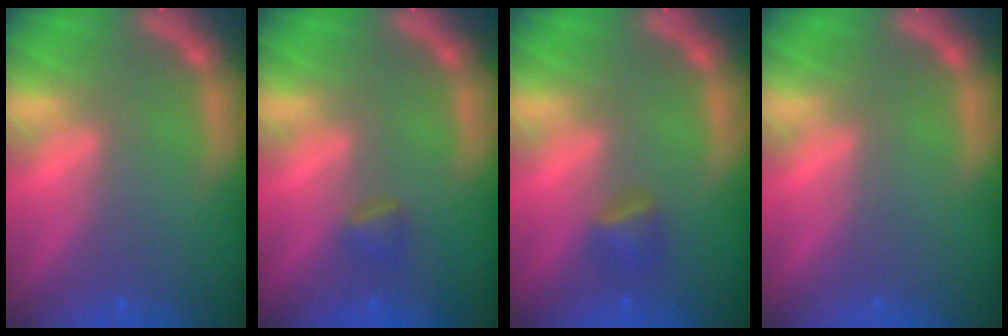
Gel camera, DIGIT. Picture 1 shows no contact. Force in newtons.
{"total": 1.4}
{"total": 1.9}
{"total": 0.0}